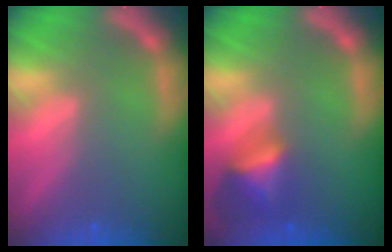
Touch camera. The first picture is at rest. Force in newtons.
{"total": 4.0}